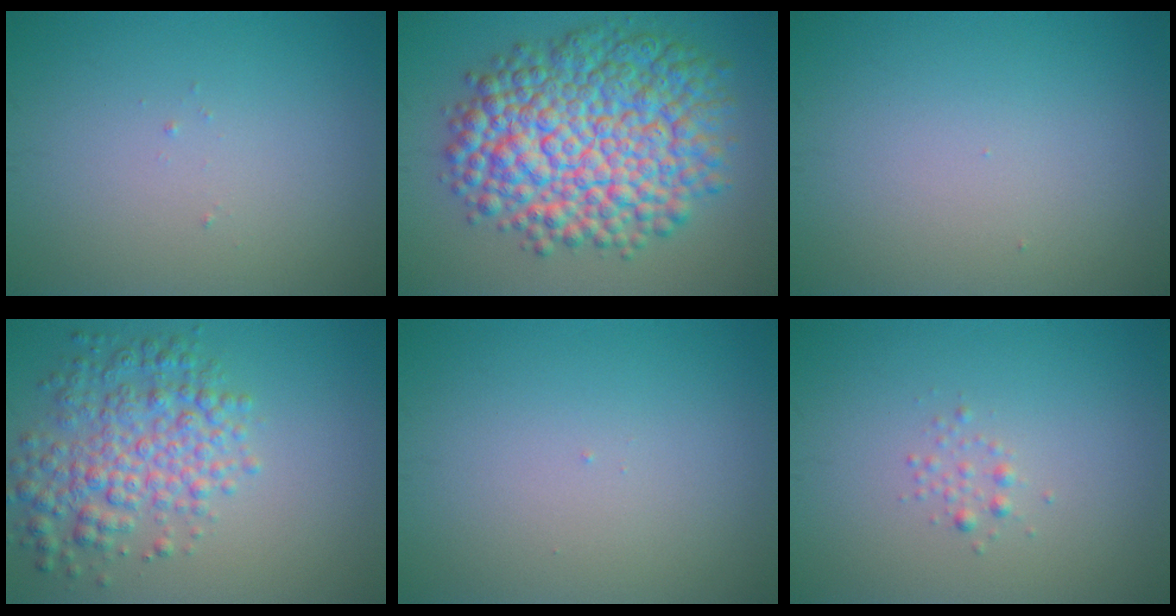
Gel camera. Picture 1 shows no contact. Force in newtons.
{"total": 12.6, "press": 12.6, "slide": 0.3}
{"total": 0.0}
{"total": 5.5, "press": 5.5, "slide": 0.1}
{"total": 0.0}
{"total": 0.9, "press": 0.9, "slide": 0.0}